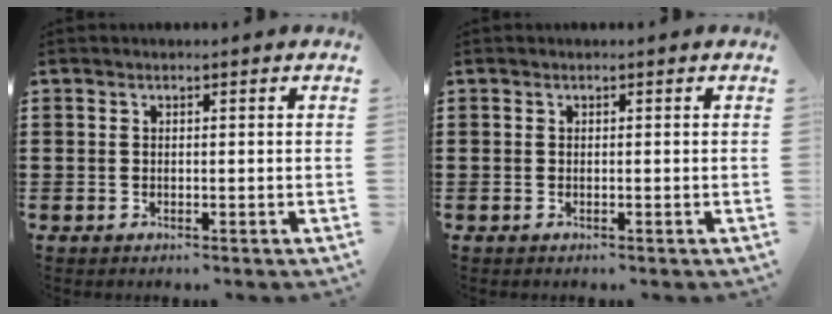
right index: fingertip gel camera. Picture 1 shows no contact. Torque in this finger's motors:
{"motor_torque": [0.00, 0.00, 0.00, 0.00]}